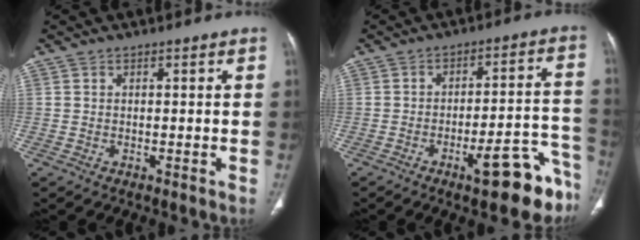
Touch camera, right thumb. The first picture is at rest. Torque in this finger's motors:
{"motor_torque": [1.92, 1.00, 0.76, -0.97, 0.25]}